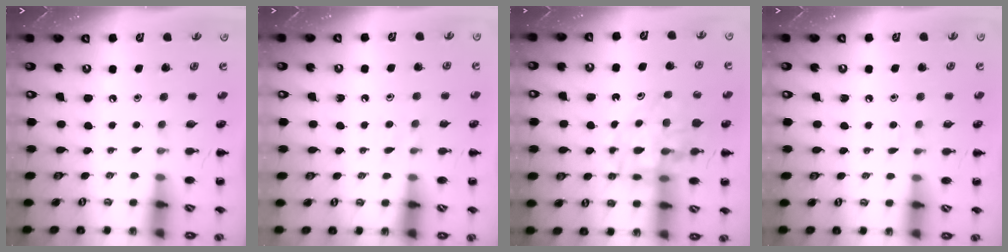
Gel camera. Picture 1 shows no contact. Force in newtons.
{"total": 3.5, "press": 3.3, "slide": 1.2}
{"total": 16.0, "press": 15.5, "slide": 4.0}
{"total": 3.5, "press": 3.3, "slide": 1.2}